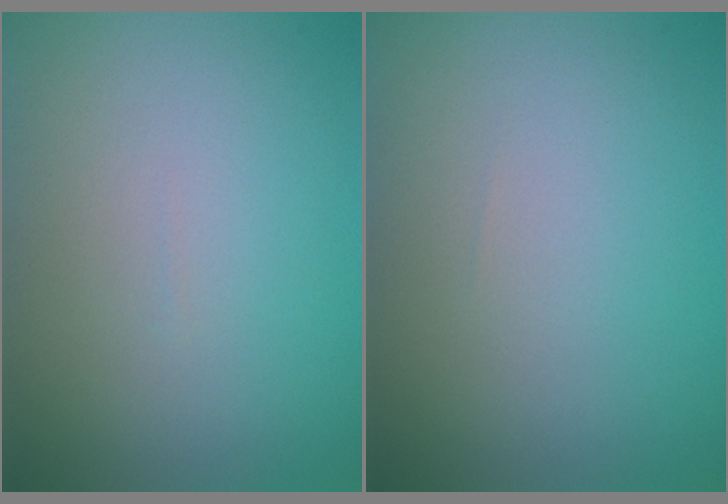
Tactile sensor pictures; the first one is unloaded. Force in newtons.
{"total": 0.0}